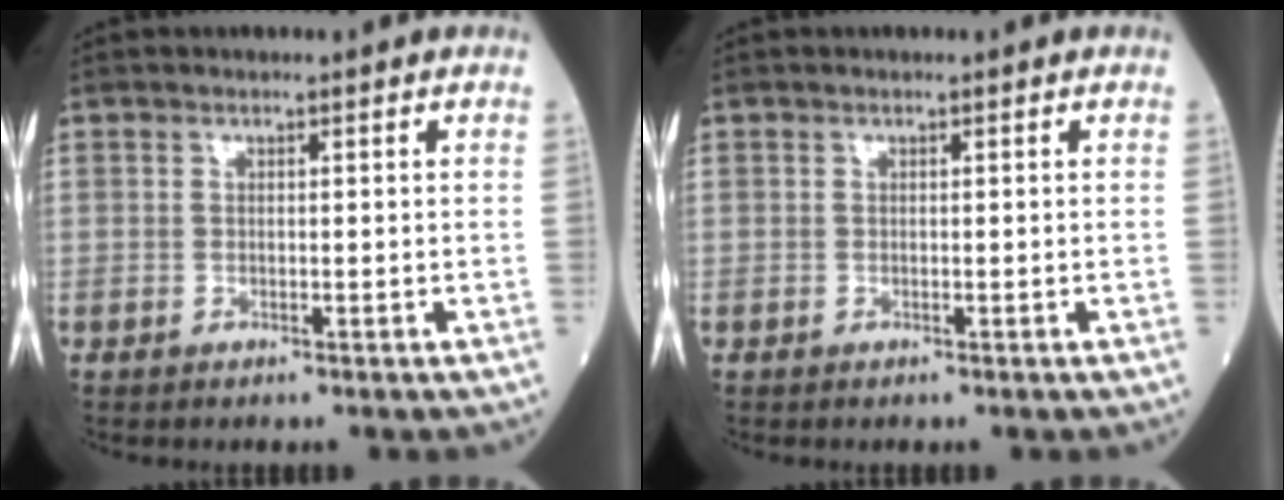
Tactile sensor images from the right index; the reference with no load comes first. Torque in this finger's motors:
{"motor_torque": [0.00, 0.00, 0.00, 0.00]}